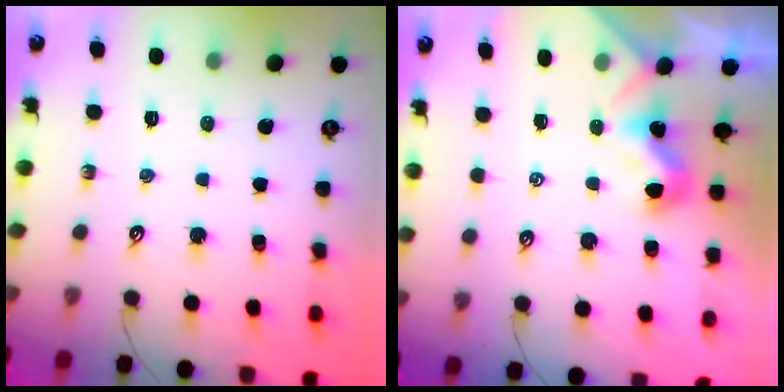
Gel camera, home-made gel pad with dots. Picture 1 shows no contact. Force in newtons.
{"total": 1.3, "press": 1.3, "slide": 0.3}